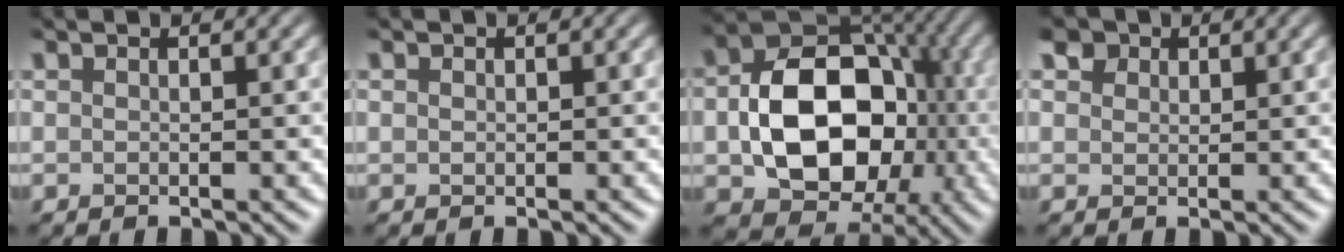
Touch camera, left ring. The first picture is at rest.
{"total": 0.0}
{"total": 11.7, "force": [-2.8, 8.2, 7.9], "torque": [-0.116, 0.005, -0.055]}
{"total": 3.3, "force": [1.9, 2.2, 1.4], "torque": [-0.042, 0.002, 0.031]}